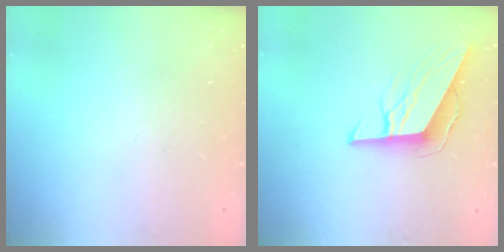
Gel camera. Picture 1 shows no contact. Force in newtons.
{"total": 9.8, "press": 9.6, "slide": 2.3}